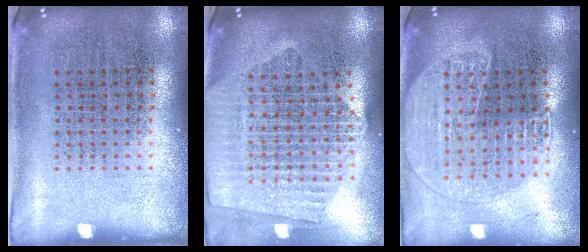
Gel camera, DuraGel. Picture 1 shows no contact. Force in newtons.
{"total": 2.4, "press": 2.1, "slide": 1.1}
{"total": 1.8, "press": 1.7, "slide": 0.7}